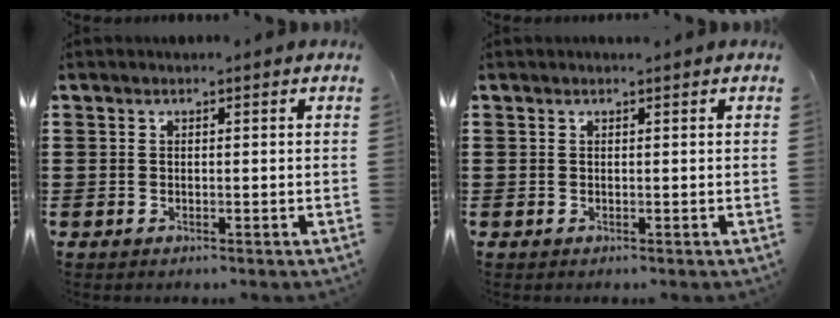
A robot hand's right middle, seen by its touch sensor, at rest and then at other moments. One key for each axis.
{"total": 0.5, "fx": 0.5, "fy": -0.1, "fz": 0.0, "tx": -0.001, "ty": -0.003, "tz": 0.010}